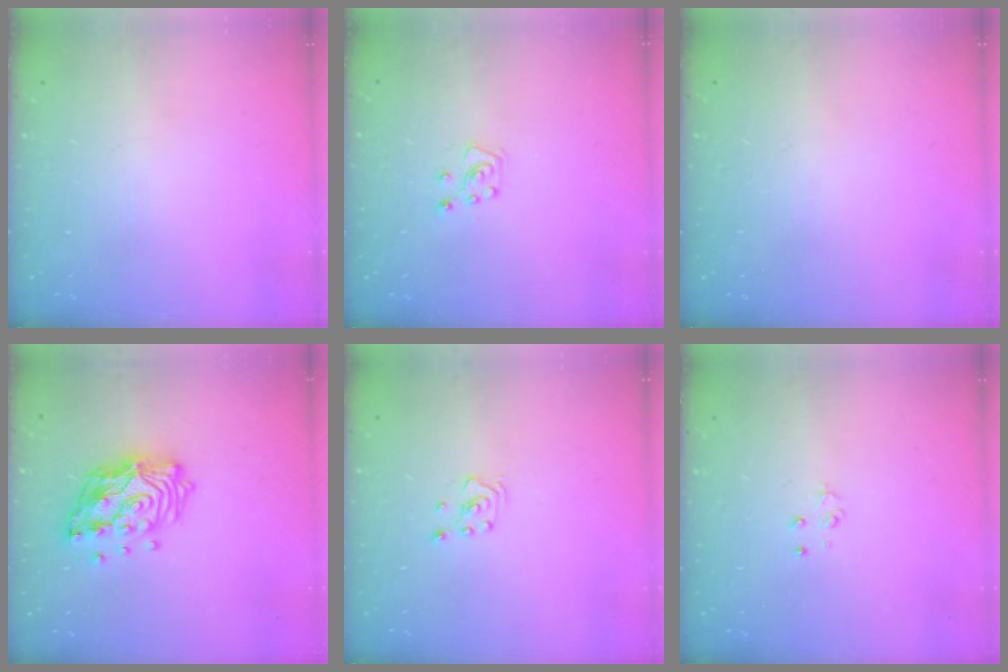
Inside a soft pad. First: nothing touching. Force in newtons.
{"total": 6.2, "press": 6.1, "slide": 0.6}
{"total": 0.0}
{"total": 16.1, "press": 16.0, "slide": 2.3}
{"total": 2.8, "press": 2.6, "slide": 1.0}
{"total": 2.8, "press": 2.8, "slide": 0.3}